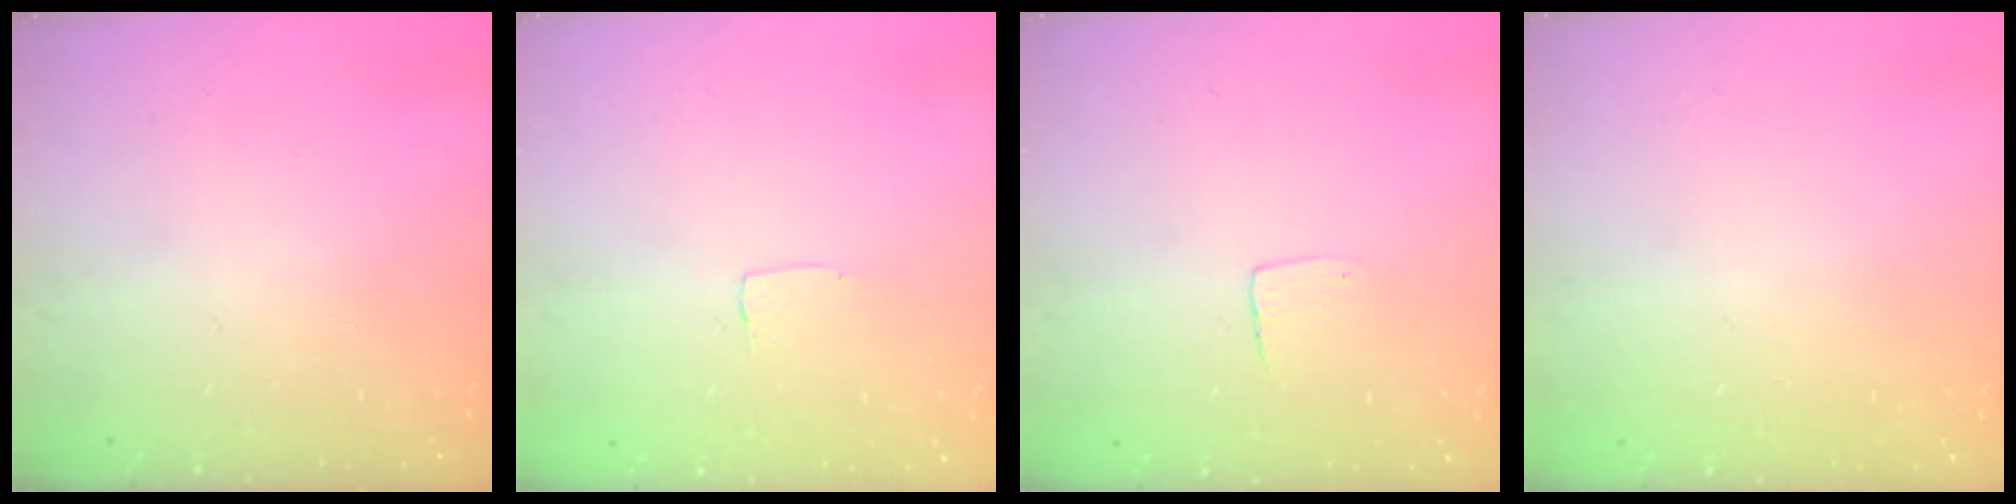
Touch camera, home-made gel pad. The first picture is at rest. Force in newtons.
{"total": 2.6, "press": 2.6, "slide": 0.2}
{"total": 4.3, "press": 4.3, "slide": 0.3}
{"total": 0.0}